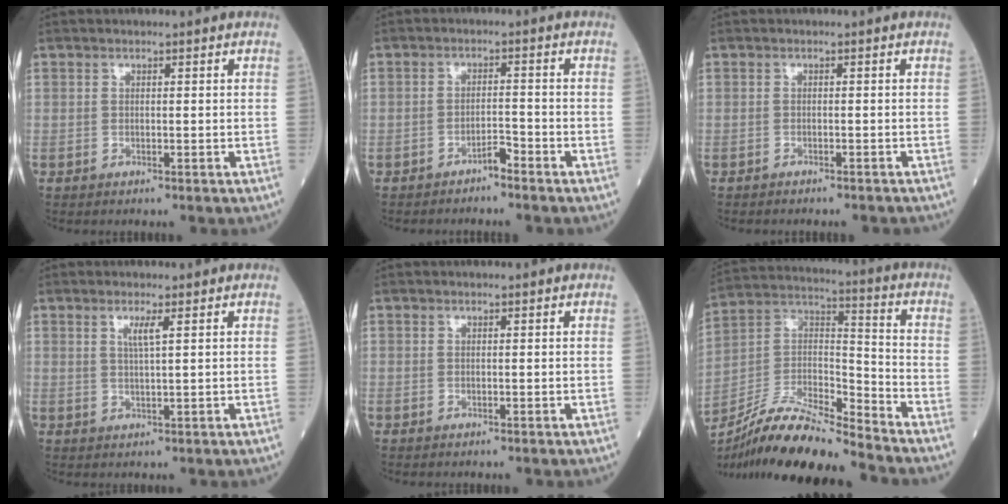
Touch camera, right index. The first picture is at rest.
{"total": 2.1, "force": [-1.9, 0.4, 0.9], "torque": [-0.009, 0.003, -0.033]}
{"total": 5.1, "force": [-4.7, 1.2, 1.6], "torque": [-0.018, -0.005, -0.053]}
{"total": 2.2, "force": [1.0, -0.3, 2.0], "torque": [-0.041, -0.003, 0.019]}
{"total": 0.0}
{"total": 16.7, "force": [-14.8, 0.9, 7.7], "torque": [-0.145, 0.013, -0.272]}